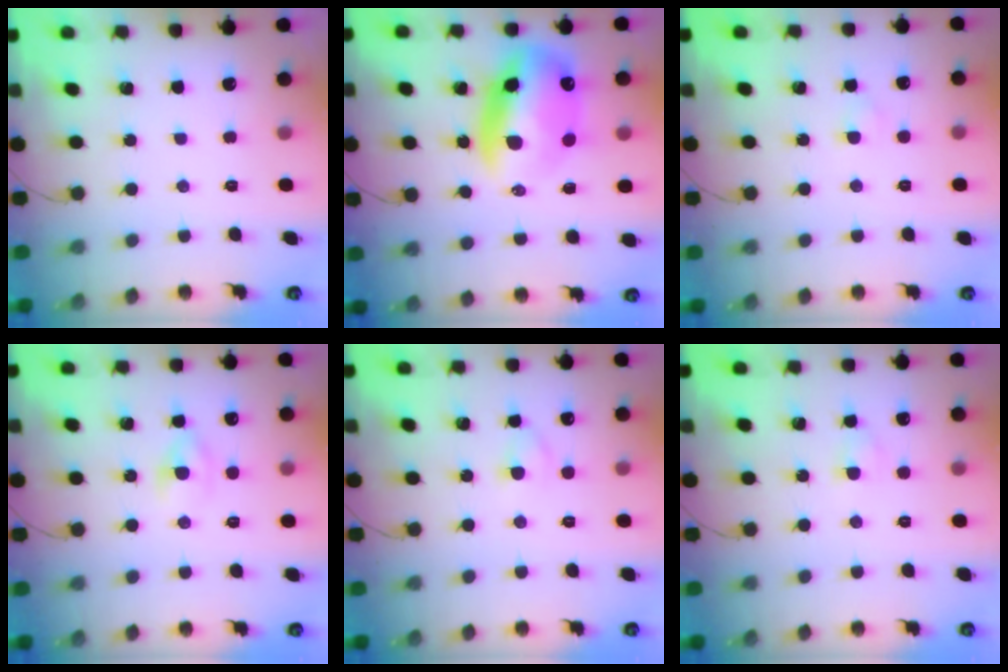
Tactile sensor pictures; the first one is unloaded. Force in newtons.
{"total": 14.2, "press": 13.7, "slide": 3.7}
{"total": 2.3, "press": 2.2, "slide": 0.9}
{"total": 2.2, "press": 1.9, "slide": 1.1}
{"total": 2.9, "press": 2.6, "slide": 1.1}
{"total": 2.8, "press": 2.6, "slide": 1.1}